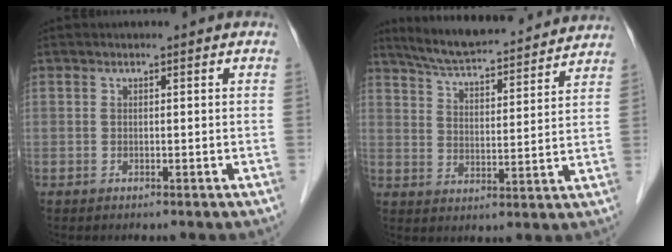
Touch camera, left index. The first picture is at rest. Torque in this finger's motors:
{"motor_torque": [-0.50, -0.78, 0.40, 0.09]}